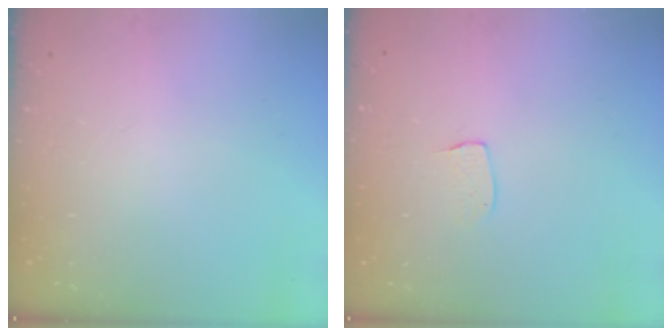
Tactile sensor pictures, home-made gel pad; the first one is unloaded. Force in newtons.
{"total": 5.3, "press": 5.3, "slide": 0.3}